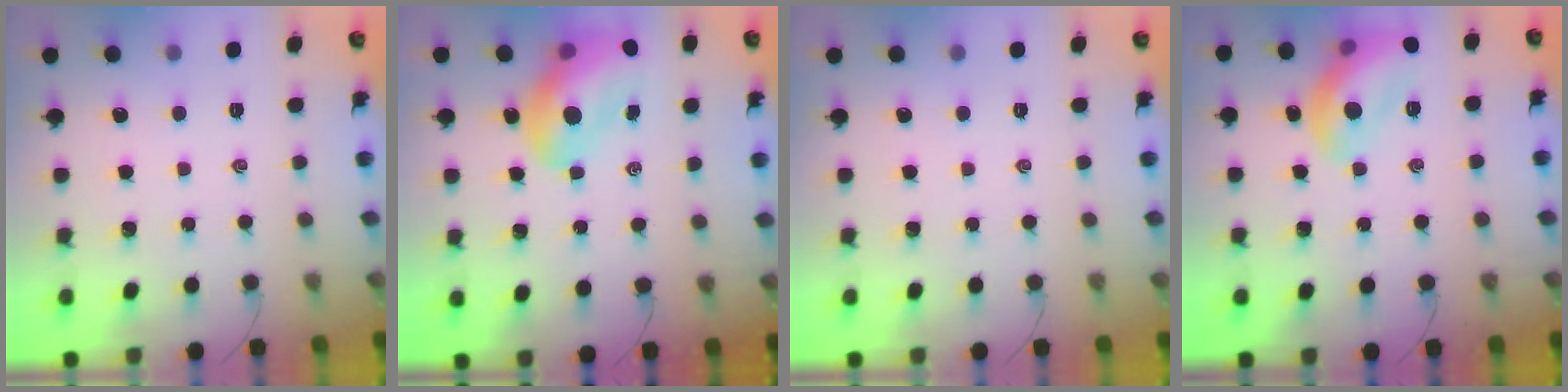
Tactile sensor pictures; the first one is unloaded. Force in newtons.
{"total": 12.7, "press": 12.1, "slide": 3.8}
{"total": 0.0}
{"total": 13.1, "press": 13.1, "slide": 0.9}